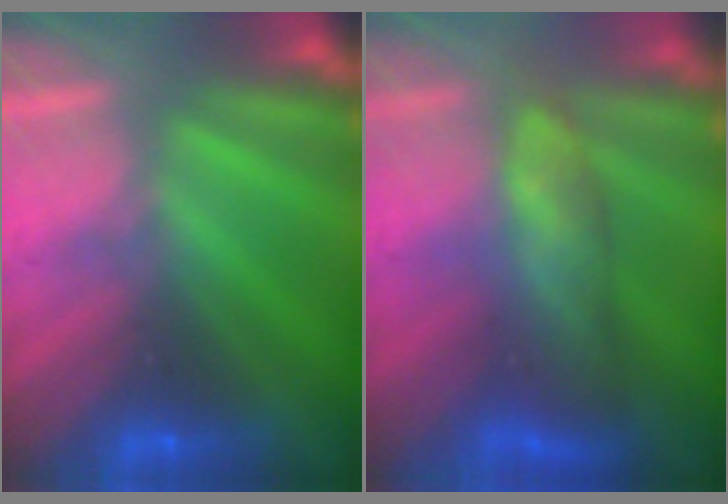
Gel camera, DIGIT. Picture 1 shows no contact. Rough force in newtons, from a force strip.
{"total": 7.4}